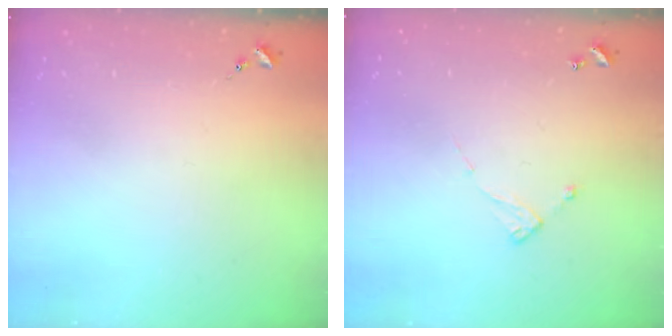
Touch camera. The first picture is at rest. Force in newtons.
{"total": 6.4, "press": 6.4, "slide": 0.4}